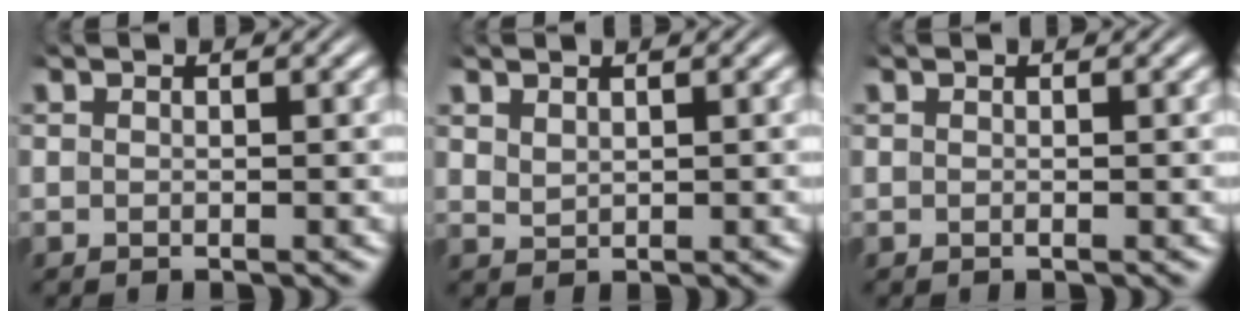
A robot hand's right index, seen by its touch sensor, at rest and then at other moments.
{"total": 1.2, "force": [1.2, -0.1, 0.3], "torque": [-0.005, -0.004, 0.033]}
{"total": 0.0}